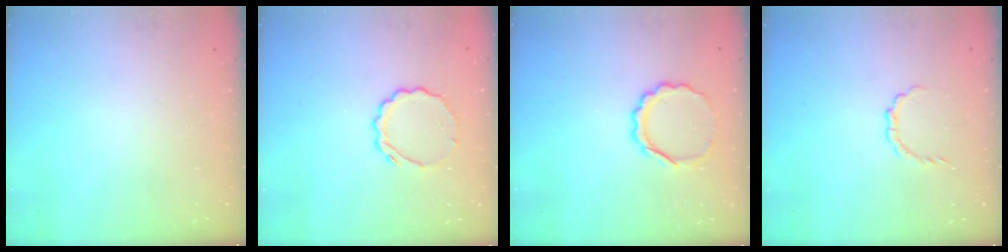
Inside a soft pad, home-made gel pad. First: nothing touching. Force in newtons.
{"total": 5.4, "press": 5.2, "slide": 1.4}
{"total": 7.3, "press": 7.3, "slide": 0.8}
{"total": 3.1, "press": 3.0, "slide": 0.3}